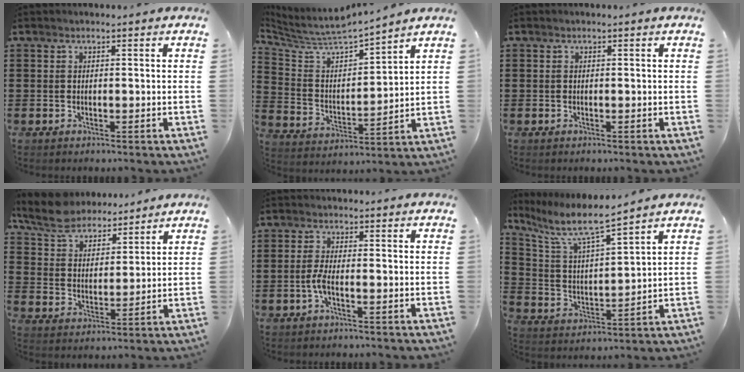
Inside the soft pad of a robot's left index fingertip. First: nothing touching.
{"total": 6.0, "force": [5.6, 0.5, 2.0], "torque": [-0.069, -0.046, 0.091]}
{"total": 0.0}
{"total": 7.2, "force": [6.4, 2.3, 2.2], "torque": [-0.072, -0.022, 0.116]}
{"total": 2.7, "force": [-1.2, 0.4, 2.4], "torque": [-0.067, -0.007, -0.028]}
{"total": 7.4, "force": [6.1, 0.7, 4.2], "torque": [-0.111, -0.036, 0.099]}